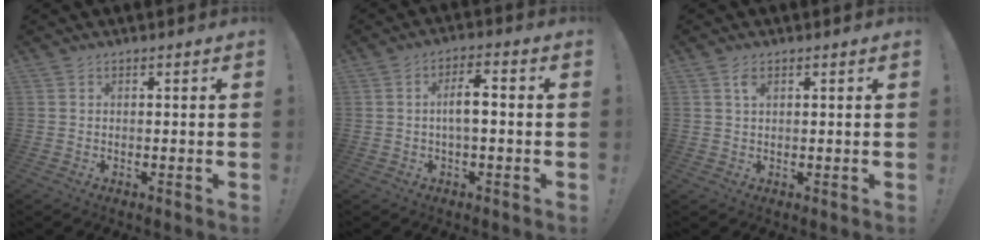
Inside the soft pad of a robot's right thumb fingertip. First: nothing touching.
{"total": 6.3, "force": [-0.5, 1.9, 6.0], "torque": [-0.110, 0.009, -0.013]}
{"total": 2.0, "force": [0.9, 0.9, 1.5], "torque": [-0.024, -0.003, 0.015]}